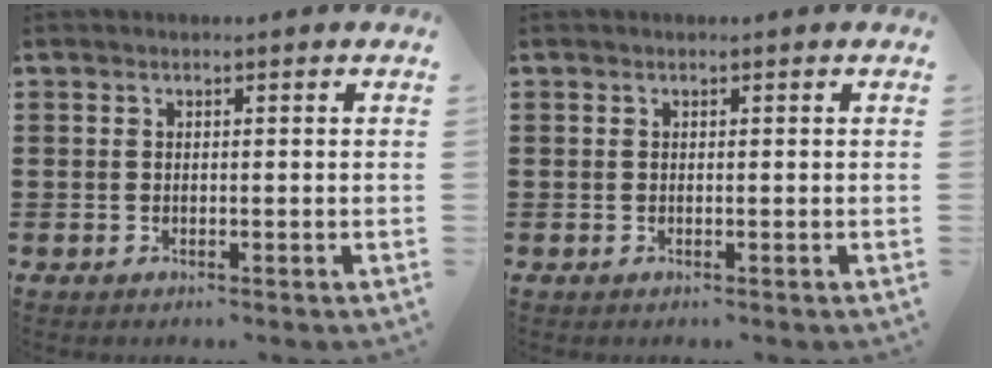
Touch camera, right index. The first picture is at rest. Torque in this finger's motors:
{"motor_torque": [0.00, 0.00, 0.00, 0.00]}